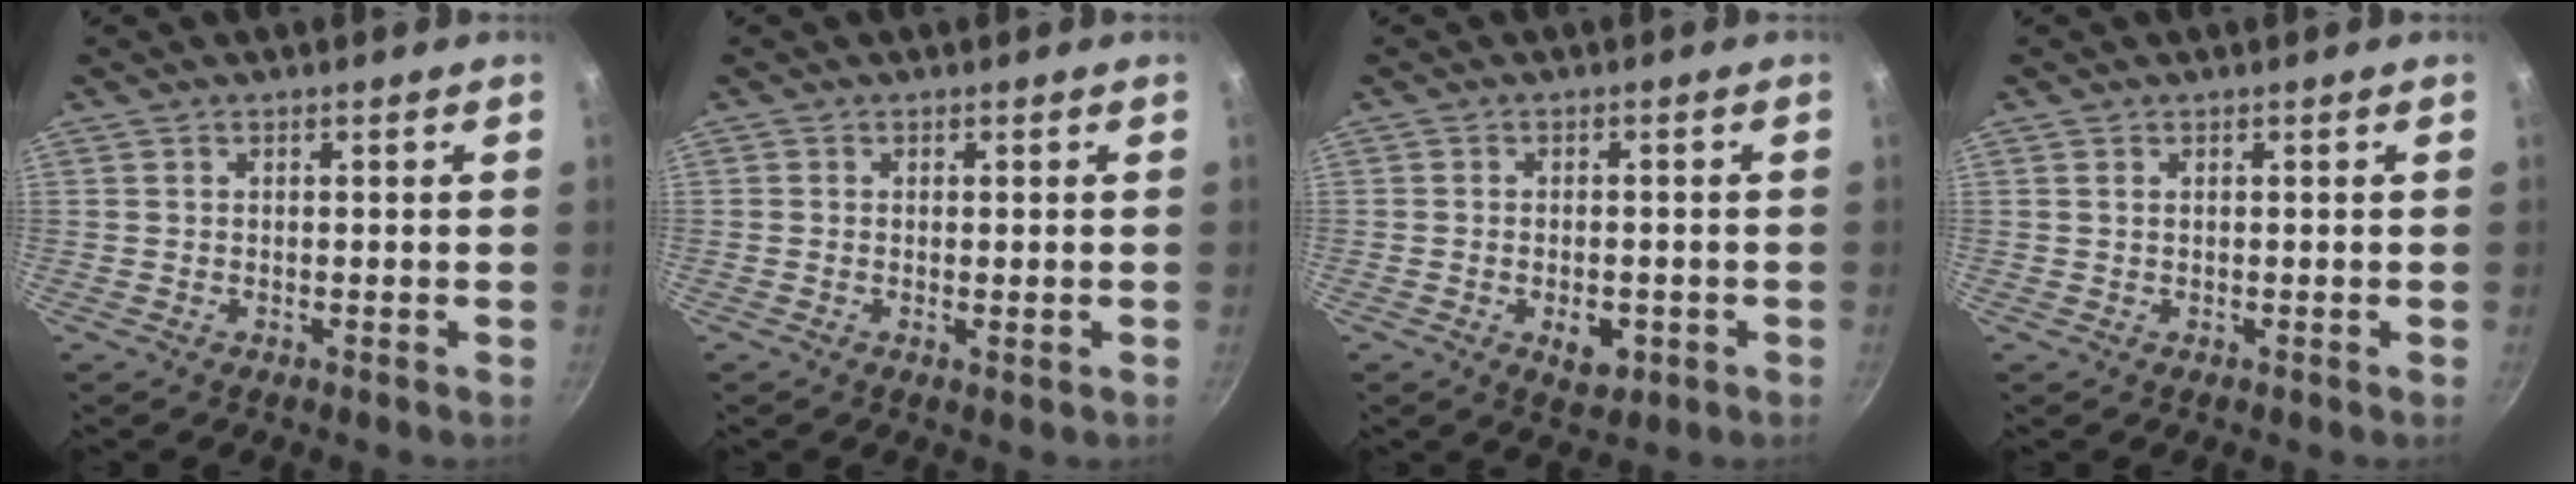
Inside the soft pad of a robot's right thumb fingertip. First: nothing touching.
{"total": 1.1, "force": [-0.1, 0.2, 1.1], "torque": [-0.020, -0.004, -0.003]}
{"total": 5.0, "force": [-1.7, 2.9, 3.8], "torque": [-0.044, 0.008, -0.017]}
{"total": 0.6, "force": [0.3, 0.3, 0.4], "torque": [-0.008, 0.001, 0.005]}